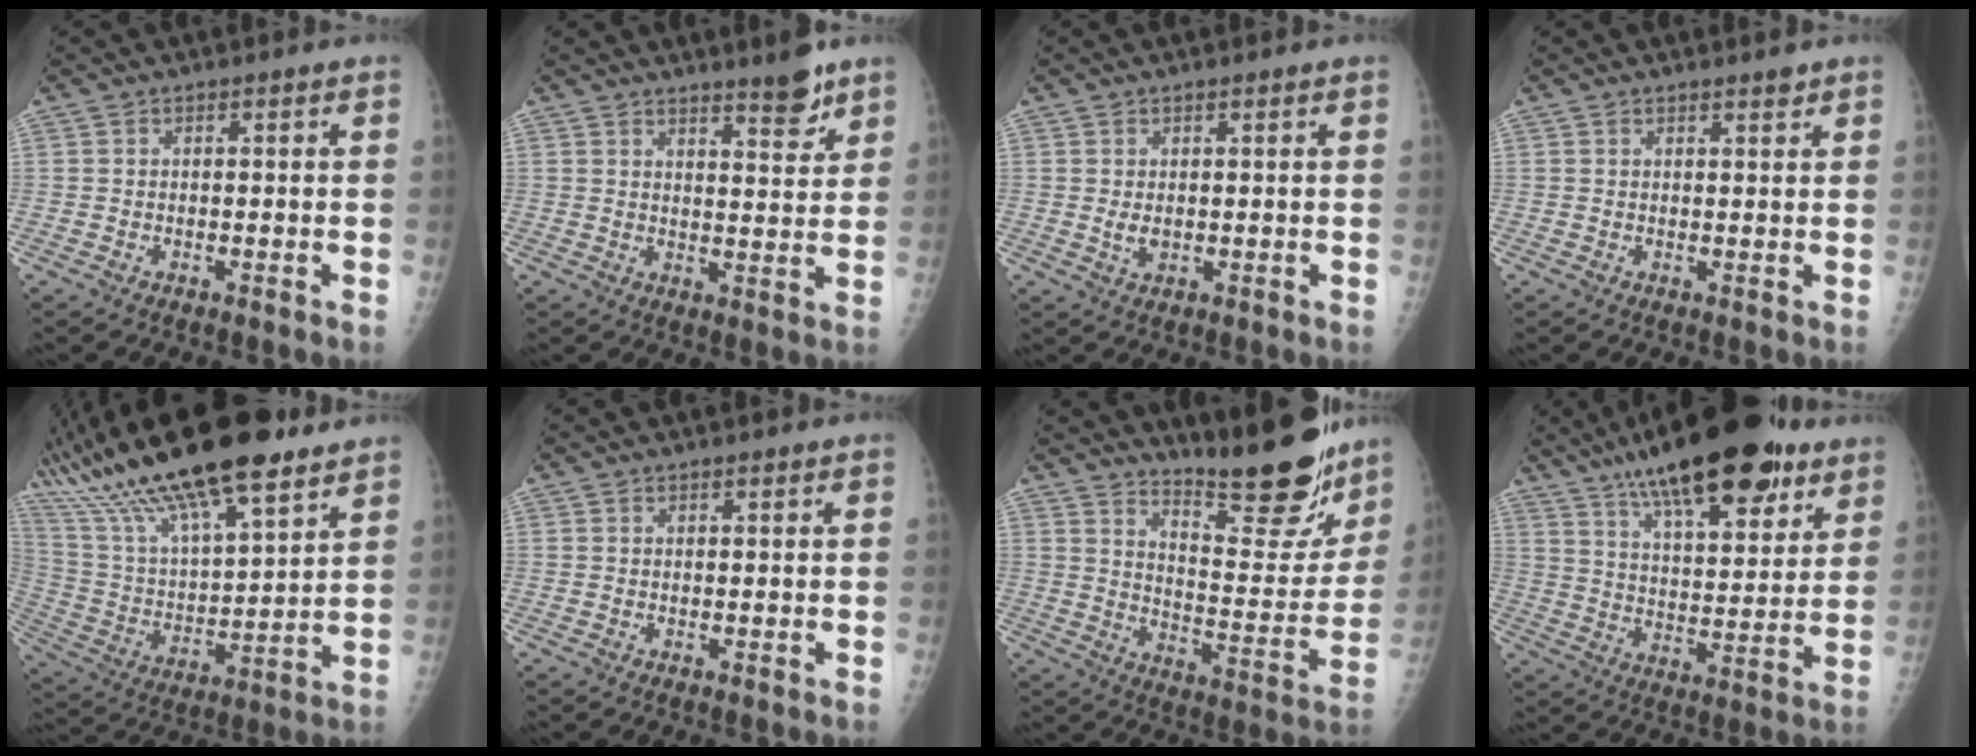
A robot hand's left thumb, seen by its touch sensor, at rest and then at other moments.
{"total": 6.2, "force": [4.8, 1.1, 3.7], "torque": [-0.040, -0.039, 0.070]}
{"total": 2.5, "force": [0.7, 1.3, 2.0], "torque": [-0.029, -0.009, 0.018]}
{"total": 1.5, "force": [1.3, 0.2, 0.8], "torque": [-0.008, -0.010, 0.020]}
{"total": 27.0, "force": [18.3, 7.8, 18.2], "torque": [-0.323, -0.025, 0.321]}
{"total": 0.9, "force": [0.7, 0.1, 0.5], "torque": [-0.006, -0.003, 0.012]}
{"total": 19.7, "force": [16.5, 4.2, 9.8], "torque": [-0.103, -0.130, 0.239]}
{"total": 25.4, "force": [16.4, 8.6, 17.3], "torque": [-0.246, -0.039, 0.257]}